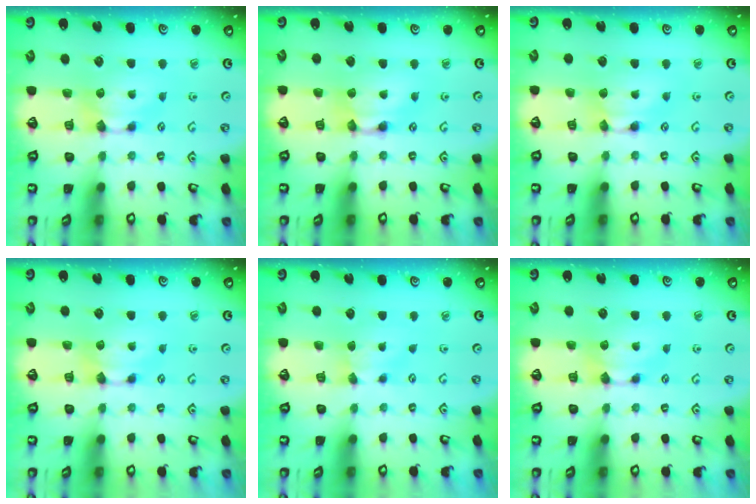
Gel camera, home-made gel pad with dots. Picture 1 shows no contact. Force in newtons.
{"total": 2.2, "press": 2.2, "slide": 0.0}
{"total": 1.5, "press": 1.5, "slide": 0.2}
{"total": 0.0}
{"total": 1.2, "press": 1.1, "slide": 0.4}
{"total": 0.0}